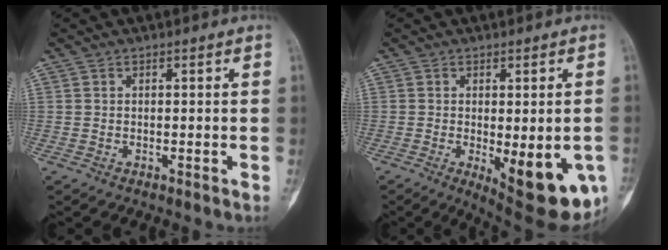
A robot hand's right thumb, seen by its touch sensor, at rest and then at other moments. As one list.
[{"total": 15.3, "force": [-4.7, 5.5, 13.5], "torque": [-0.133, -0.012, -0.042]}]